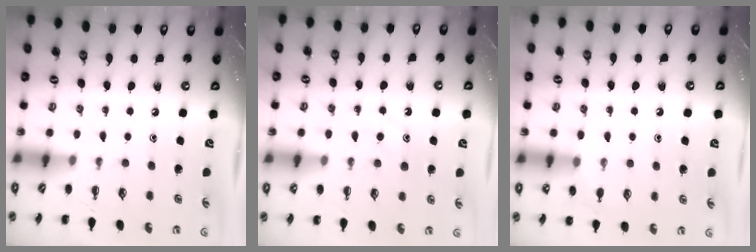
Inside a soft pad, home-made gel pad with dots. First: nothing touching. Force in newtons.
{"total": 11.3, "press": 11.2, "slide": 1.0}
{"total": 7.0, "press": 6.6, "slide": 2.2}